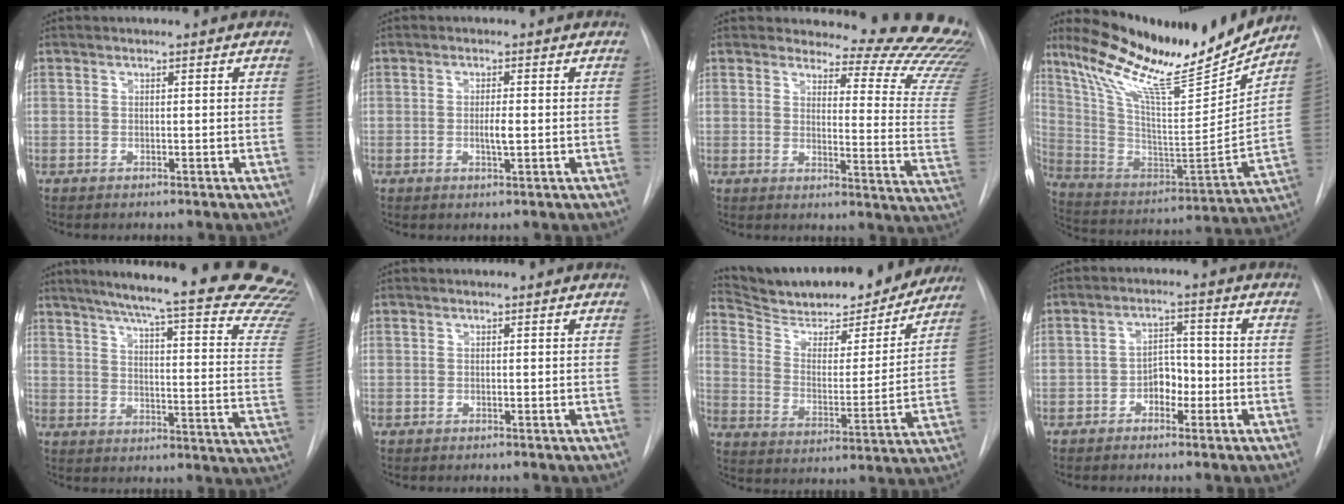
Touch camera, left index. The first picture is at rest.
{"total": 2.1, "force": [-0.7, 0.3, 2.0], "torque": [-0.038, -0.006, -0.010]}
{"total": 19.8, "force": [19.1, 2.7, 4.4], "torque": [-0.030, -0.158, 0.191]}
{"total": 24.5, "force": [20.9, 2.3, 12.6], "torque": [-0.229, -0.049, 0.338]}
{"total": 33.5, "force": [28.3, 2.9, 17.6], "torque": [-0.169, -0.108, 0.331]}
{"total": 0.0}
{"total": 22.3, "force": [20.2, 5.1, 7.8], "torque": [-0.126, -0.019, 0.292]}
{"total": 4.0, "force": [-2.1, 2.5, 2.4], "torque": [-0.034, 0.007, -0.038]}